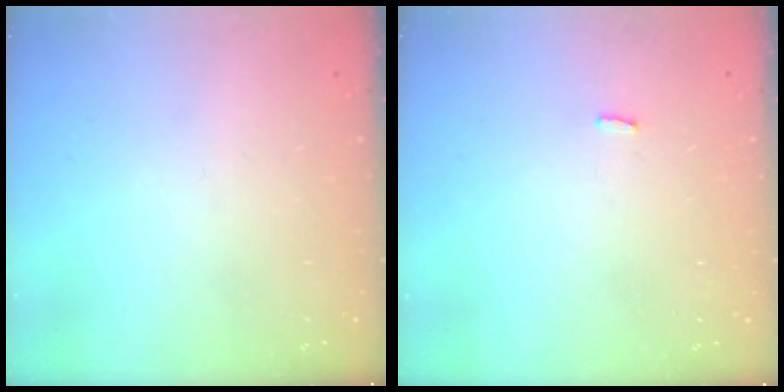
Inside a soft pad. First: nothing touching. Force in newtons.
{"total": 2.6, "press": 2.6, "slide": 0.1}